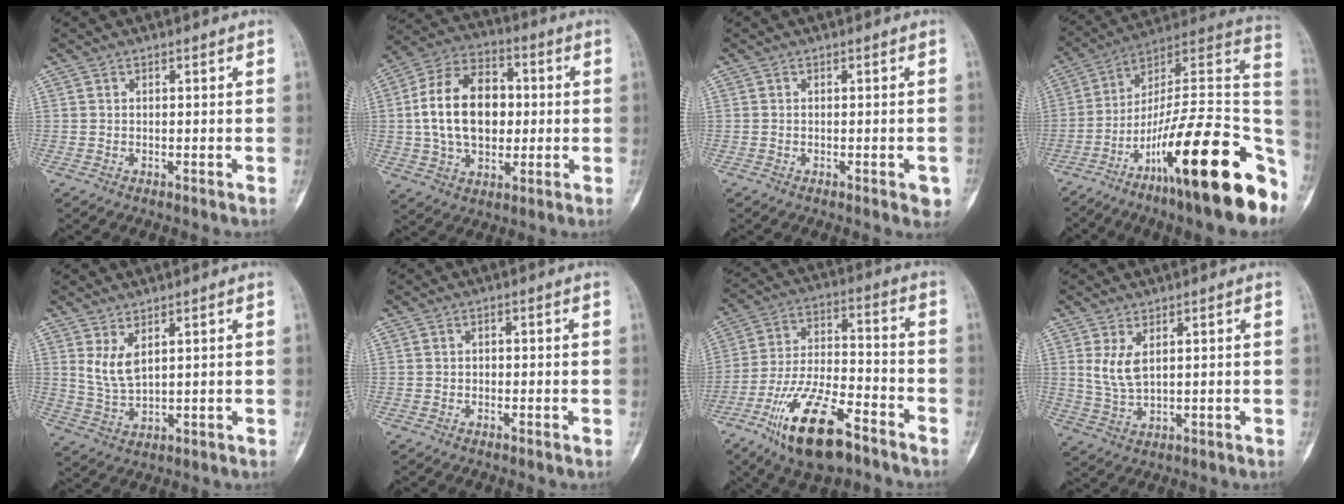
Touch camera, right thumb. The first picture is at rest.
{"total": 17.3, "force": [0.7, 11.7, 12.8], "torque": [-0.205, 0.022, 0.010]}
{"total": 2.4, "force": [-1.0, 0.8, 2.0], "torque": [-0.014, 0.002, -0.012]}
{"total": 28.0, "force": [-12.0, 6.4, 24.5], "torque": [-0.300, 0.073, -0.190]}
{"total": 5.2, "force": [2.5, 2.0, 4.1], "torque": [-0.083, -0.021, 0.063]}
{"total": 0.6, "force": [-0.2, 0.6, 0.2], "torque": [0.001, 0.002, -0.007]}
{"total": 17.7, "force": [-10.6, 6.6, 12.6], "torque": [-0.228, 0.062, -0.187]}
{"total": 5.1, "force": [1.8, 2.2, 4.2], "torque": [-0.084, -0.012, 0.049]}